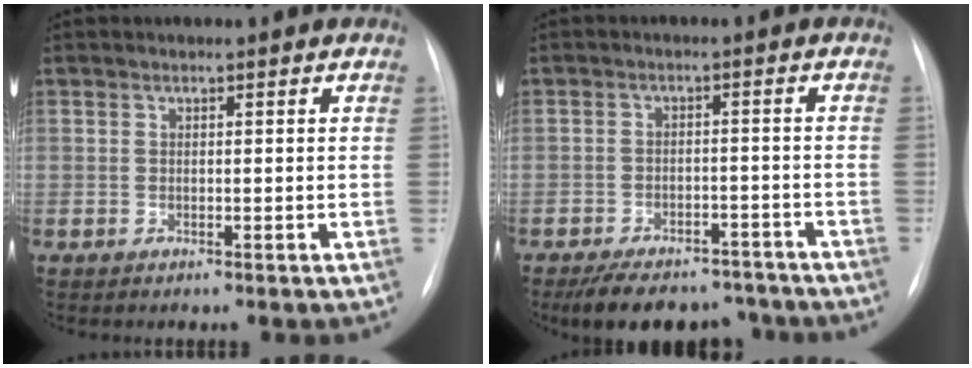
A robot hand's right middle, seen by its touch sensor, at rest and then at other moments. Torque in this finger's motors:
{"motor_torque": [0.70, -0.71, 0.07, 0.02]}